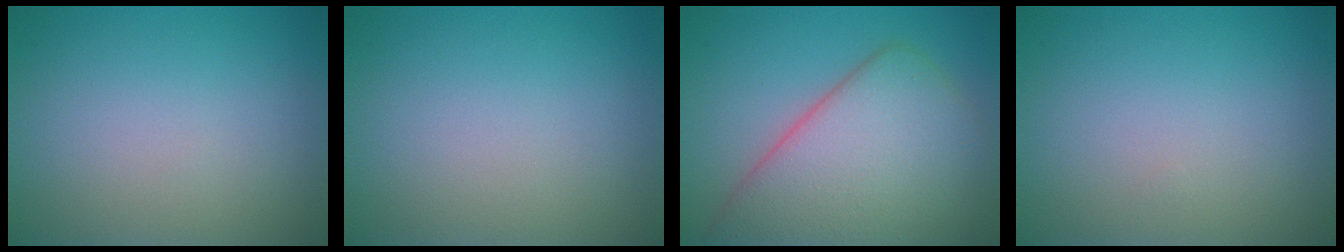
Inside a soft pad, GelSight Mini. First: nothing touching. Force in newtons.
{"total": 0.0}
{"total": 9.5, "press": 9.5, "slide": 0.3}
{"total": 0.0}